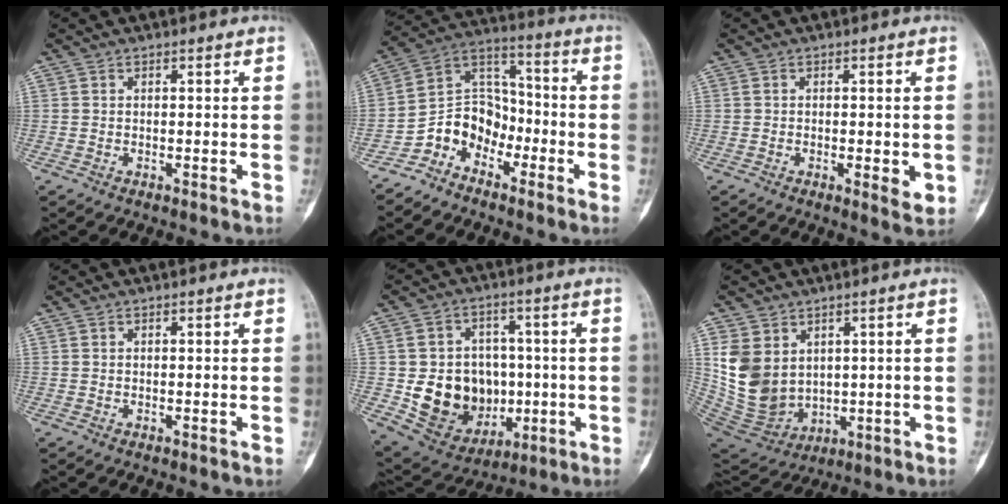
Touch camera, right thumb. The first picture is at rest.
{"total": 10.2, "force": [-6.0, 7.5, 3.3], "torque": [-0.031, 0.081, -0.127]}
{"total": 2.8, "force": [-0.6, 1.0, 2.6], "torque": [-0.036, -0.005, -0.008]}
{"total": 0.0}
{"total": 16.4, "force": [-1.9, 13.4, 9.3], "torque": [-0.104, 0.014, -0.006]}
{"total": 12.4, "force": [3.1, 9.7, 7.1], "torque": [-0.117, -0.020, 0.092]}